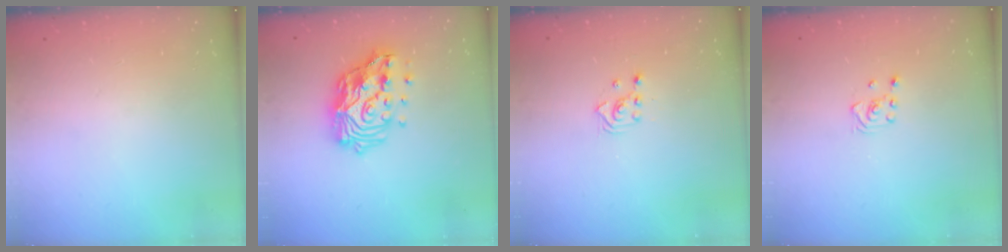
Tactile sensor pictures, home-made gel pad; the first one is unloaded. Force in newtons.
{"total": 16.3, "press": 16.2, "slide": 1.6}
{"total": 2.5, "press": 2.5, "slide": 0.3}
{"total": 2.8, "press": 2.6, "slide": 1.0}